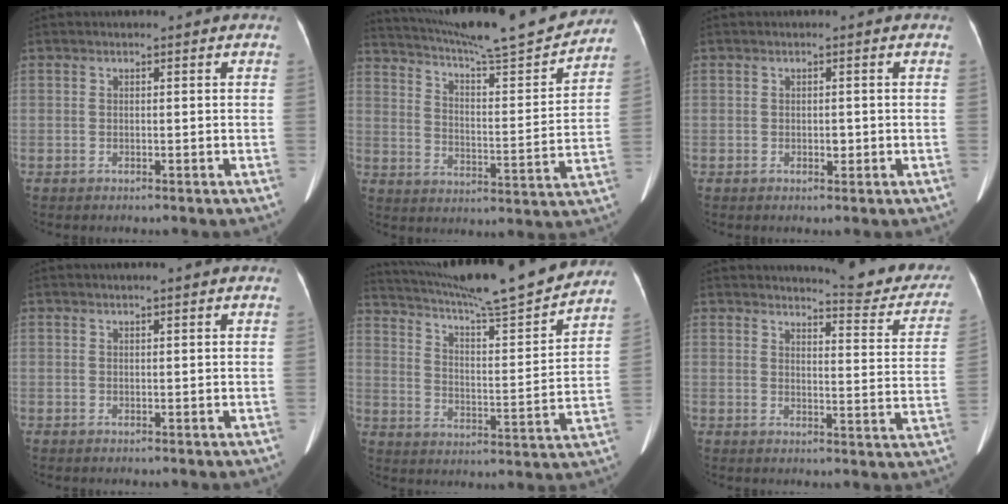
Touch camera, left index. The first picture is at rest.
{"total": 22.6, "force": [20.7, 0.9, 8.9], "torque": [-0.153, -0.036, 0.293]}
{"total": 1.8, "force": [-0.6, 1.0, 1.4], "torque": [-0.018, 0.002, -0.007]}
{"total": 0.7, "force": [0.5, -0.2, 0.5], "torque": [-0.013, 0.002, 0.013]}
{"total": 23.1, "force": [20.9, 0.5, 9.9], "torque": [-0.173, -0.029, 0.302]}
{"total": 13.3, "force": [12.5, 1.7, 4.0], "torque": [-0.031, -0.056, 0.128]}